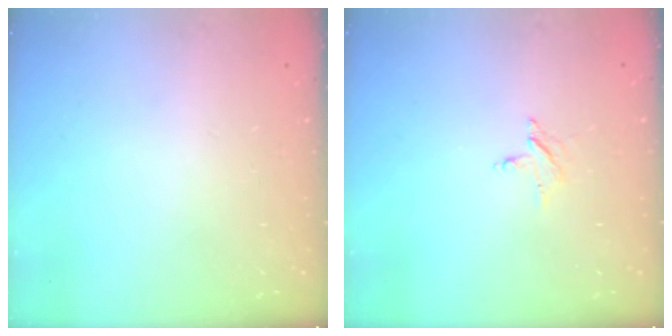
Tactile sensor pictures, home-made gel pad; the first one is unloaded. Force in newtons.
{"total": 2.3, "press": 2.2, "slide": 0.3}